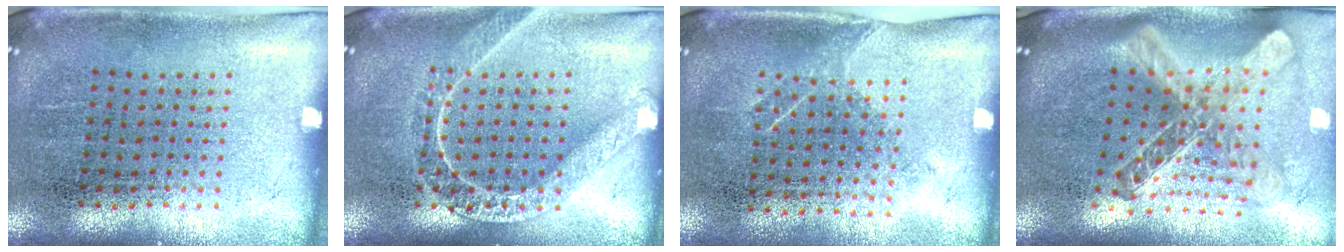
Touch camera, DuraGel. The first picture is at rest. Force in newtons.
{"total": 2.5, "press": 2.5, "slide": 0.4}
{"total": 1.1, "press": 0.8, "slide": 0.7}
{"total": 2.7, "press": 2.0, "slide": 1.9}